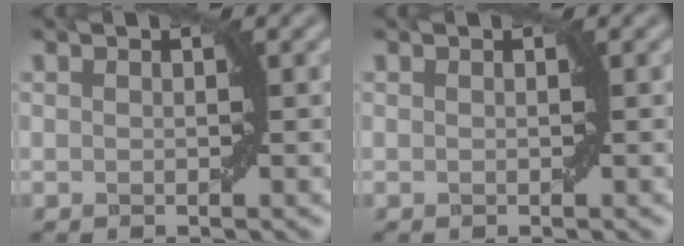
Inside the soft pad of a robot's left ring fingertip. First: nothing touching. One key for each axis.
{"total": 0.0}